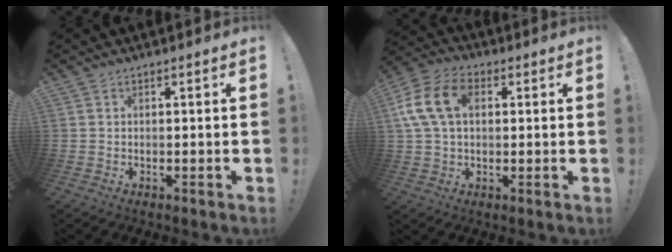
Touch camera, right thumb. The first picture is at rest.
{"total": 14.2, "force": [3.1, 9.6, 10.0], "torque": [-0.199, 0.010, 0.059]}